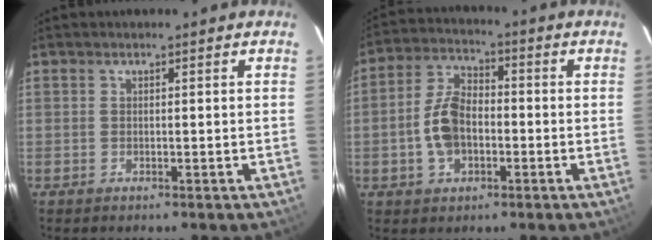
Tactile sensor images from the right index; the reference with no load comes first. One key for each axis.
{"total": 9.0, "fx": -2.0, "fy": 5.8, "fz": 6.6, "tx": -0.134, "ty": 0.020, "tz": -0.030}